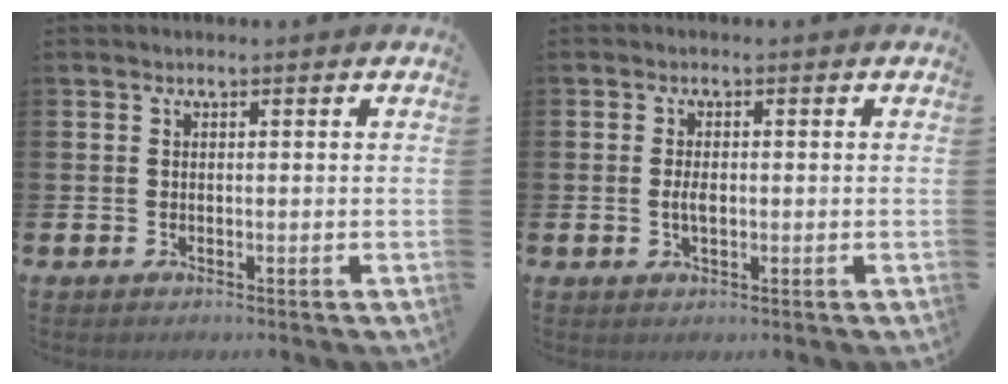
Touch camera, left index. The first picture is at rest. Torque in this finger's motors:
{"motor_torque": [0.26, 0.10, 0.02, 0.06]}